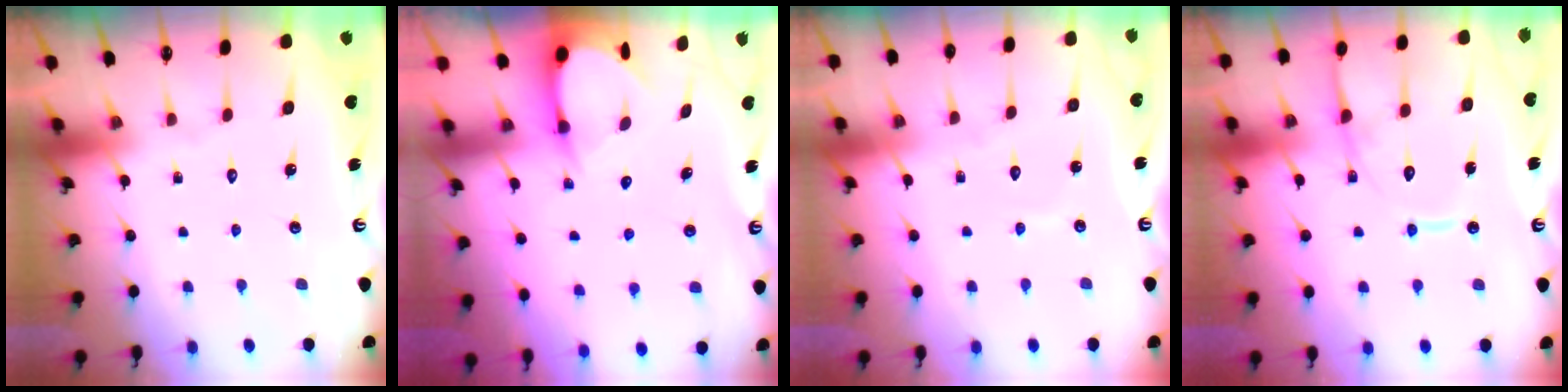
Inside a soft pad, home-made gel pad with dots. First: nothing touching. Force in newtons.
{"total": 3.5, "press": 3.5, "slide": 0.3}
{"total": 3.4, "press": 3.3, "slide": 0.4}
{"total": 13.7, "press": 13.6, "slide": 1.4}